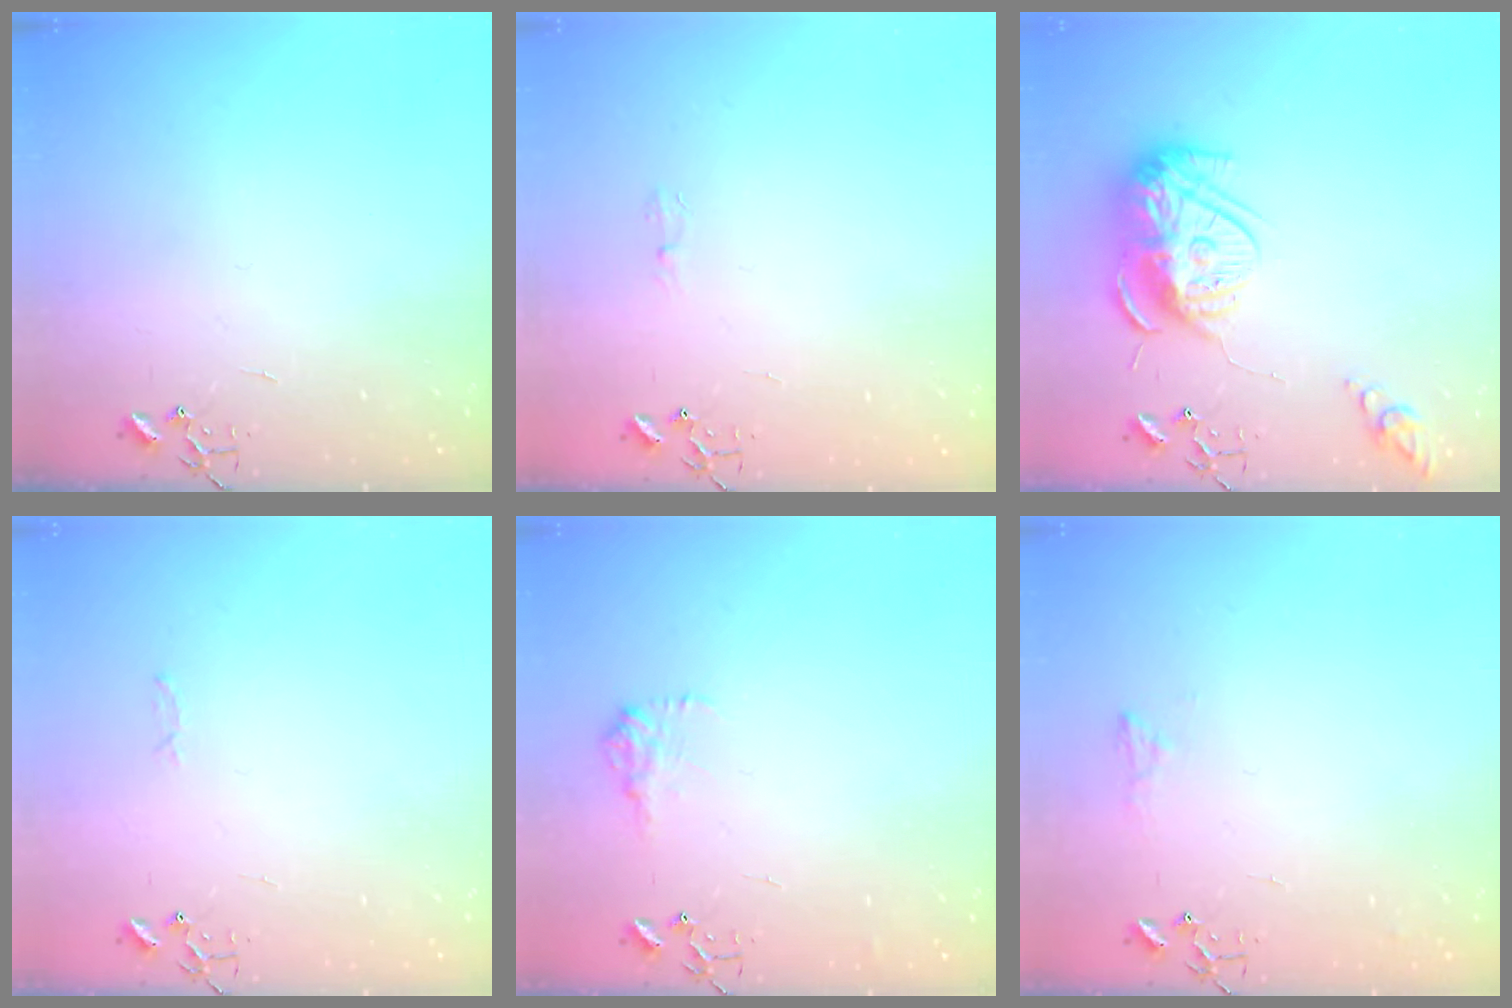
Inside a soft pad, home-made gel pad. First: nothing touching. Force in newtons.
{"total": 5.5, "press": 5.4, "slide": 0.6}
{"total": 16.0, "press": 16.0, "slide": 1.5}
{"total": 2.8, "press": 2.8, "slide": 0.4}
{"total": 8.9, "press": 8.9, "slide": 0.3}
{"total": 6.4, "press": 6.4, "slide": 0.6}